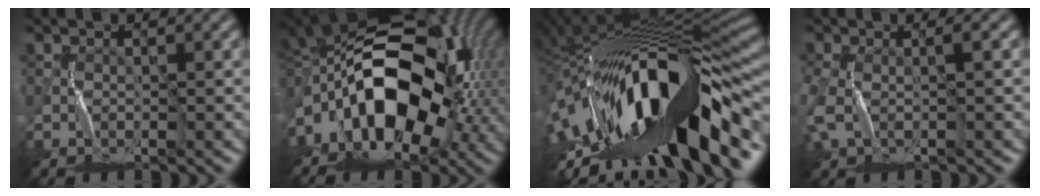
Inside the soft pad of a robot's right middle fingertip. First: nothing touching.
{"total": 13.4, "force": [-2.8, 8.0, 10.3], "torque": [-0.167, 0.027, -0.074]}
{"total": 17.2, "force": [-5.4, 6.1, 15.1], "torque": [-0.244, 0.034, -0.107]}
{"total": 3.7, "force": [-0.6, 2.0, 3.0], "torque": [-0.086, -0.007, -0.014]}